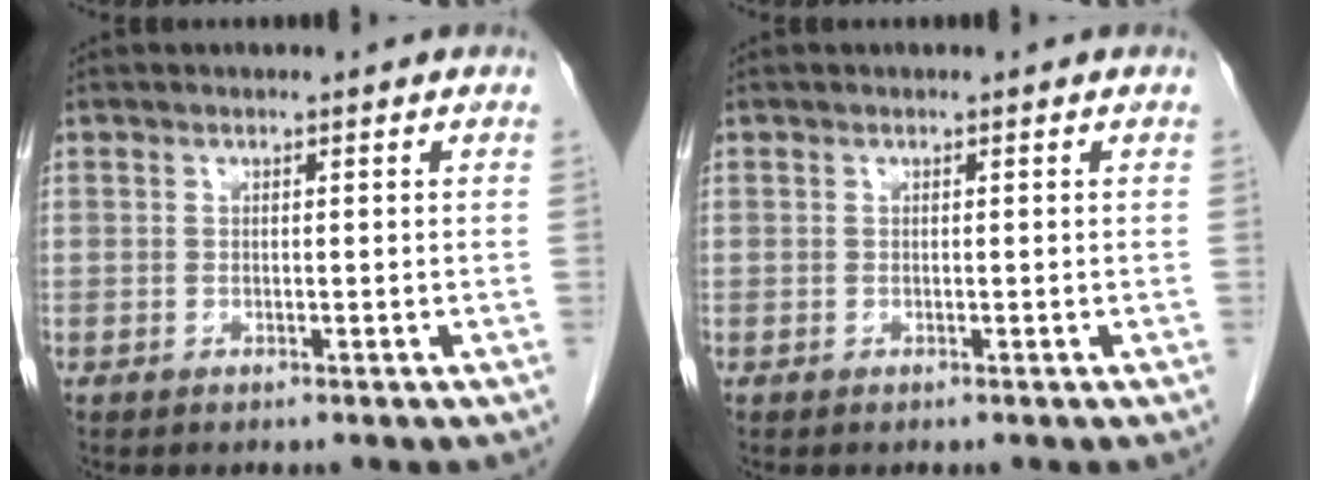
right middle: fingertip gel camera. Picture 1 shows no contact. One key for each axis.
{"total": 0.0}